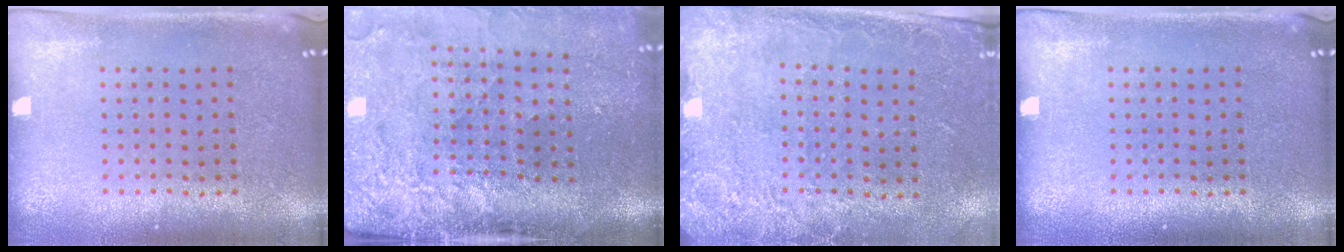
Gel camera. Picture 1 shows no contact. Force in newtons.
{"total": 4.6, "press": 3.5, "slide": 3.0}
{"total": 2.6, "press": 2.0, "slide": 1.7}
{"total": 0.0}